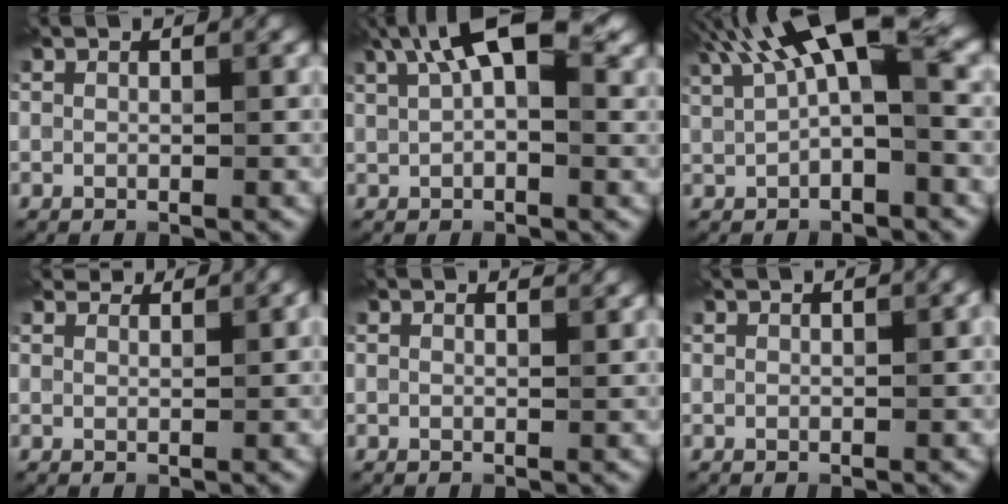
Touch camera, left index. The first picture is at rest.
{"total": 8.1, "force": [3.5, 3.4, 6.4], "torque": [-0.100, 0.020, 0.051]}
{"total": 8.2, "force": [3.0, 2.7, 7.1], "torque": [-0.121, 0.017, 0.045]}
{"total": 2.8, "force": [2.5, 0.9, 0.9], "torque": [-0.016, 0.001, 0.035]}
{"total": 1.0, "force": [0.9, 0.1, 0.4], "torque": [-0.010, -0.005, 0.007]}
{"total": 0.6, "force": [0.4, 0.0, 0.3], "torque": [-0.003, 0.006, 0.007]}